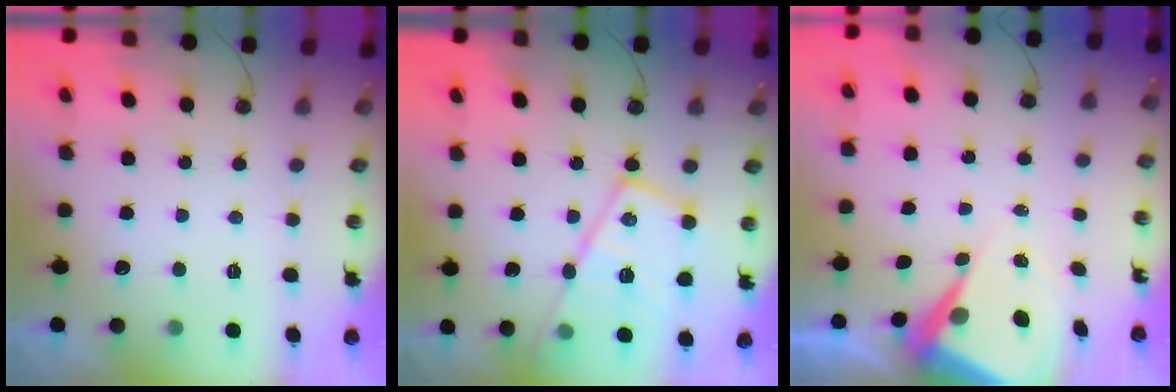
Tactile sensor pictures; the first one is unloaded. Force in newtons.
{"total": 19.4, "press": 19.3, "slide": 1.9}
{"total": 8.7, "press": 8.6, "slide": 0.9}